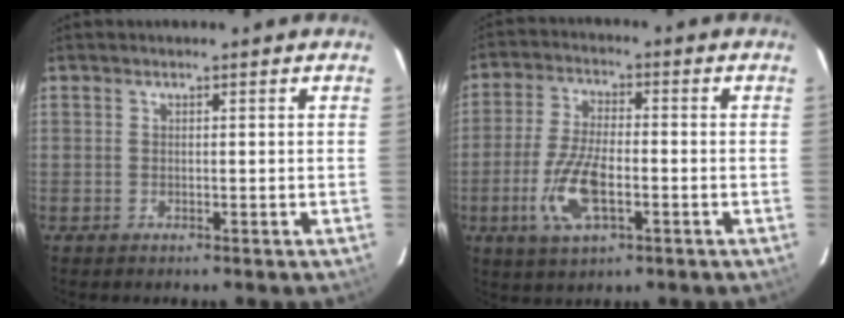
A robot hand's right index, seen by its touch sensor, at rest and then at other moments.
{"total": 10.7, "force": [-3.4, 4.3, 9.2], "torque": [-0.197, -0.005, -0.064]}